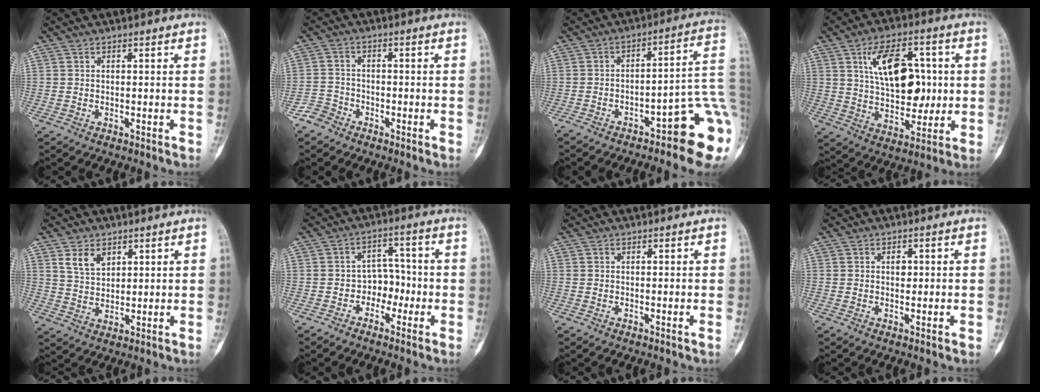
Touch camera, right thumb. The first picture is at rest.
{"total": 3.2, "force": [-2.4, 2.2, 0.0], "torque": [0.008, 0.012, -0.052]}
{"total": 15.9, "force": [-7.5, 4.0, 13.5], "torque": [-0.122, 0.066, -0.101]}
{"total": 15.6, "force": [3.3, 9.1, 12.2], "torque": [-0.161, -0.003, 0.060]}
{"total": 4.6, "force": [3.1, 3.3, 1.0], "torque": [-0.007, -0.015, 0.063]}
{"total": 5.2, "force": [-2.0, 4.1, 2.5], "torque": [0.004, 0.028, -0.044]}
{"total": 1.5, "force": [0.2, 0.0, -1.5], "torque": [0.023, 0.003, 0.001]}
{"total": 1.6, "force": [0.3, 1.2, 1.0], "torque": [-0.006, 0.004, 0.005]}